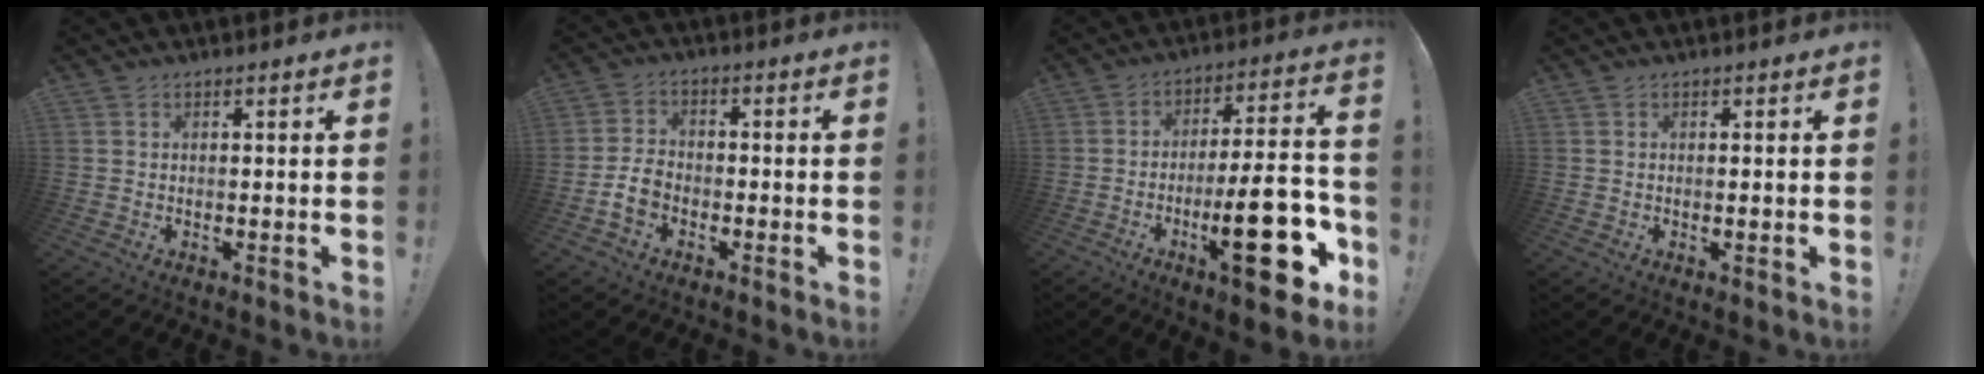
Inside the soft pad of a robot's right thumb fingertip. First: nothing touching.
{"total": 6.2, "force": [-2.9, 3.9, 3.7], "torque": [-0.077, 0.014, -0.051]}
{"total": 22.7, "force": [-7.6, 6.5, 20.4], "torque": [-0.294, 0.034, -0.110]}
{"total": 0.5, "force": [0.1, 0.0, 0.5], "torque": [-0.004, -0.002, 0.001]}